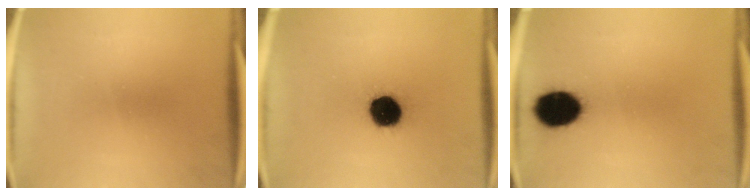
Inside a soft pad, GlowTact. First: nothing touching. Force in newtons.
{"total": 13.1}
{"total": 12.3}